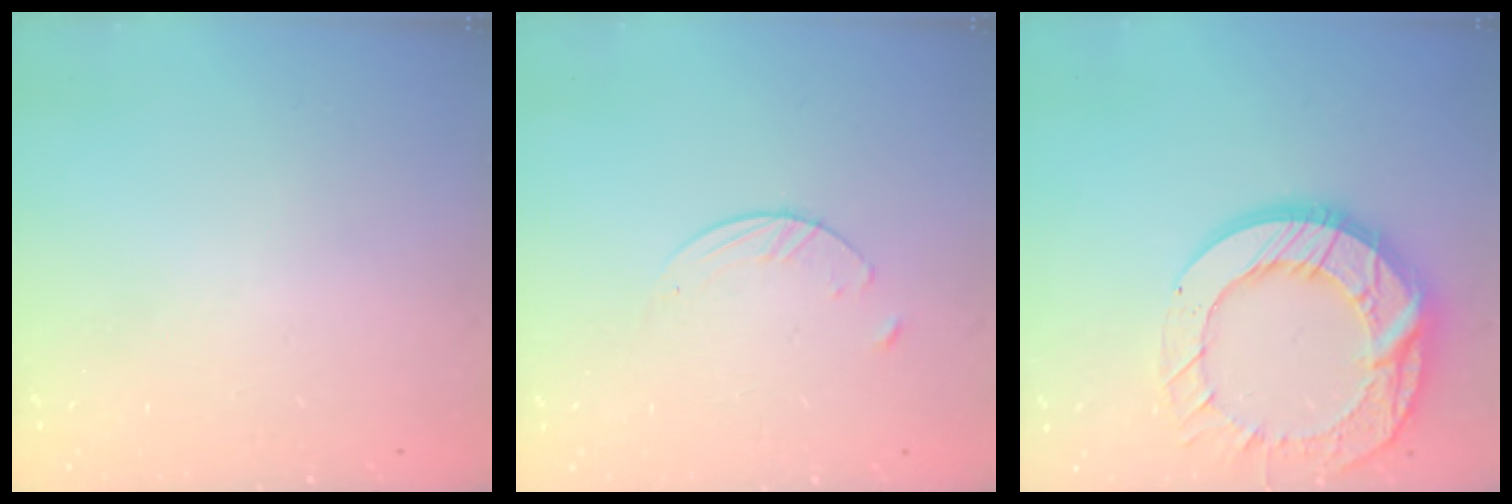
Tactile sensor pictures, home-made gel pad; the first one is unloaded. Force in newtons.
{"total": 3.6, "press": 3.6, "slide": 0.4}
{"total": 19.8, "press": 19.7, "slide": 1.7}